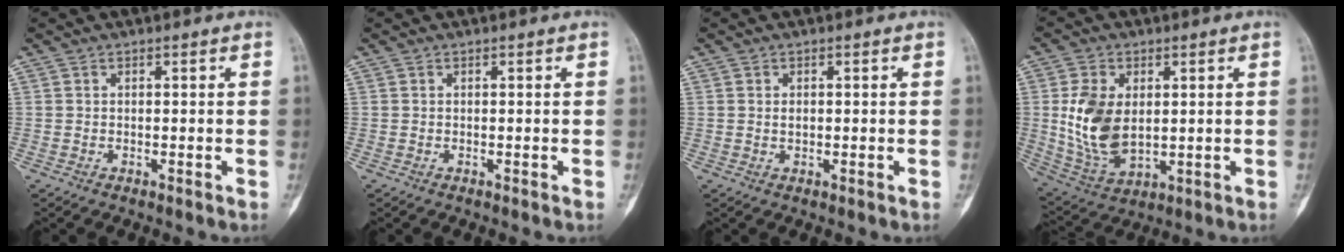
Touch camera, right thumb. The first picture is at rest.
{"total": 0.0}
{"total": 1.1, "force": [0.2, 0.7, 0.8], "torque": [-0.013, 0.000, 0.006]}
{"total": 12.7, "force": [1.4, 8.0, 9.8], "torque": [-0.182, -0.012, 0.042]}